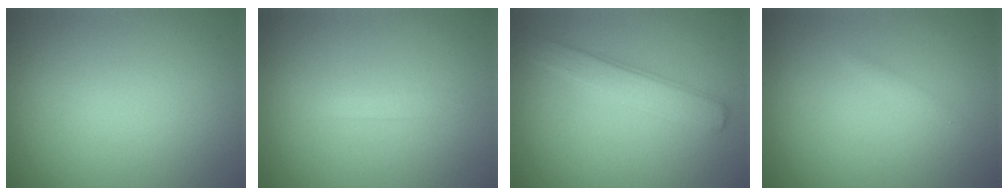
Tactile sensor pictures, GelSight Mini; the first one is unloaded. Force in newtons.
{"total": 0.9, "press": 0.9, "slide": 0.0}
{"total": 2.8, "press": 2.8, "slide": 0.1}
{"total": 1.1, "press": 1.1, "slide": 0.2}